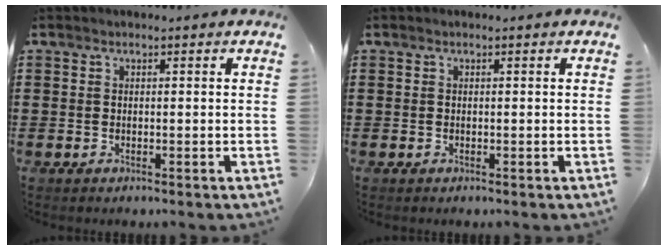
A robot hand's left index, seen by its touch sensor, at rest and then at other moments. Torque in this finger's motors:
{"motor_torque": [-0.05, 0.00, 0.03, 0.00]}